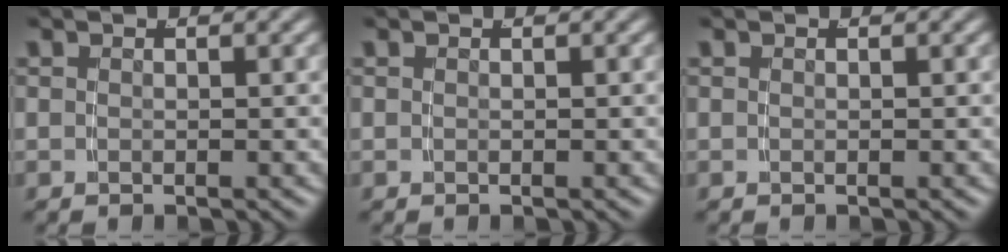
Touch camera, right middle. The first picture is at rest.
{"total": 0.0}
{"total": 0.0}